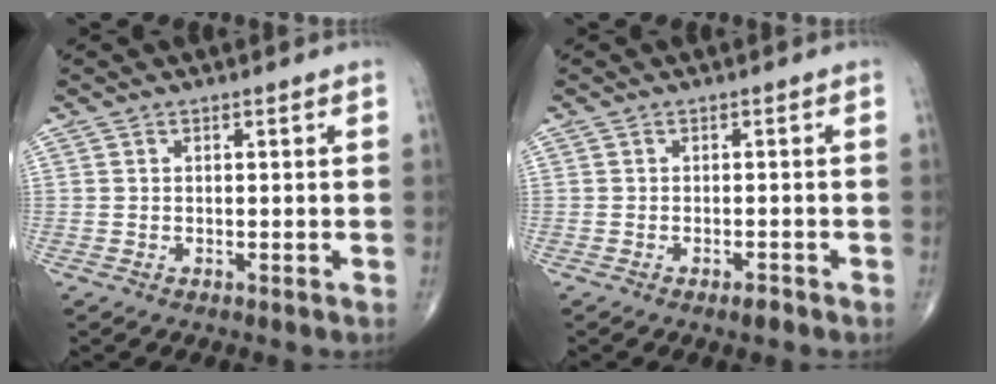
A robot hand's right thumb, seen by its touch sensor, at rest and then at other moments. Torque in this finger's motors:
{"motor_torque": [-0.12, 0.15, 0.12, 0.23, -0.07]}